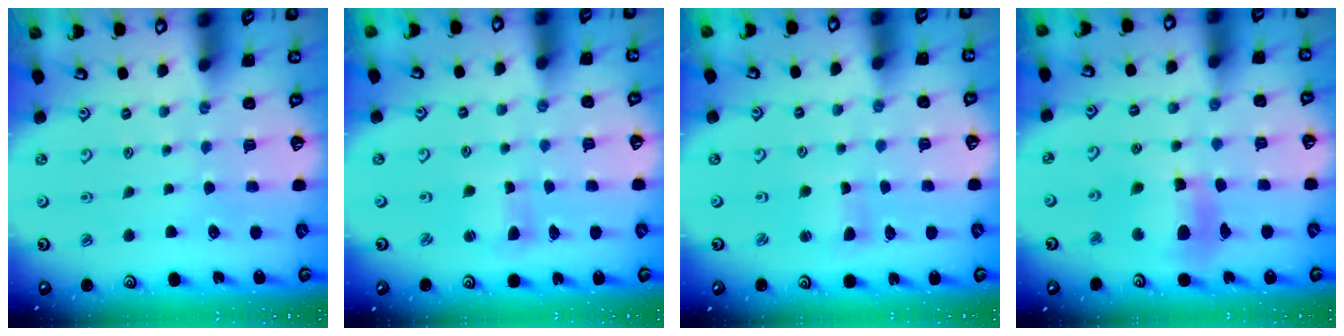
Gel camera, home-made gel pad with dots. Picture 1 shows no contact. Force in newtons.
{"total": 2.5, "press": 2.5, "slide": 0.3}
{"total": 1.7, "press": 1.7, "slide": 0.3}
{"total": 12.1, "press": 12.0, "slide": 1.4}